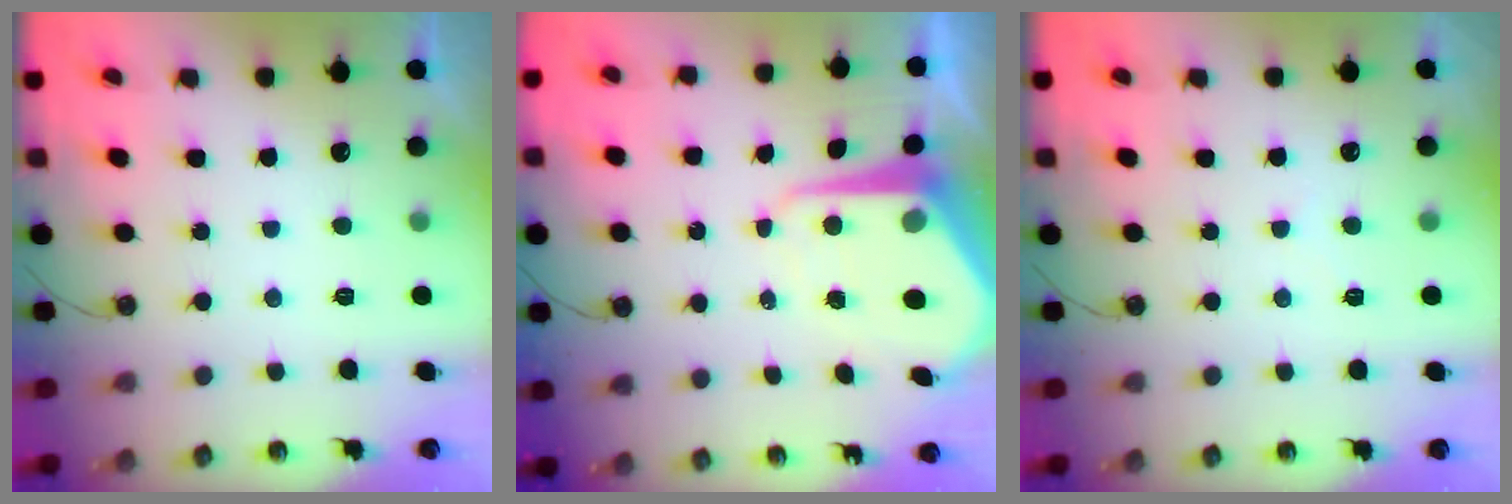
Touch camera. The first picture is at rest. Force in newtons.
{"total": 10.8, "press": 10.7, "slide": 0.8}
{"total": 2.9, "press": 2.9, "slide": 0.4}